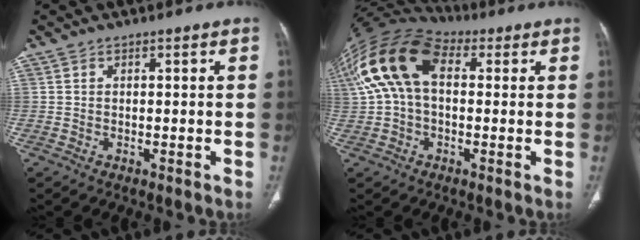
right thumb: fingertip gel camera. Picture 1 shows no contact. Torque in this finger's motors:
{"motor_torque": [-0.79, 1.77, 0.27, -0.01, 0.25]}